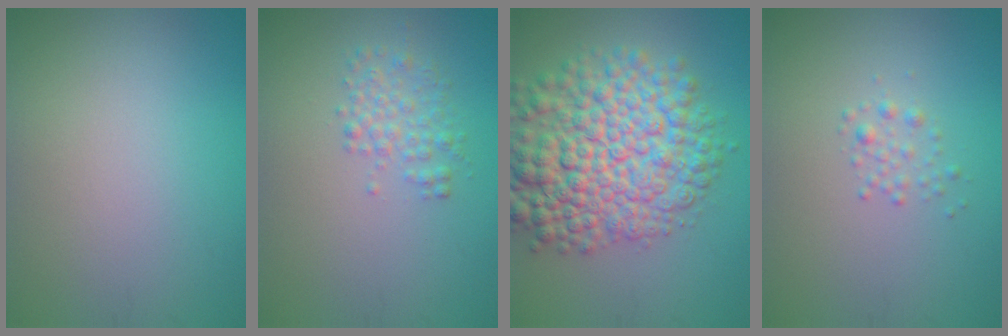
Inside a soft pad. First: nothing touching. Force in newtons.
{"total": 2.0, "press": 2.0, "slide": 0.0}
{"total": 10.1, "press": 10.1, "slide": 0.3}
{"total": 1.1, "press": 1.1, "slide": 0.0}